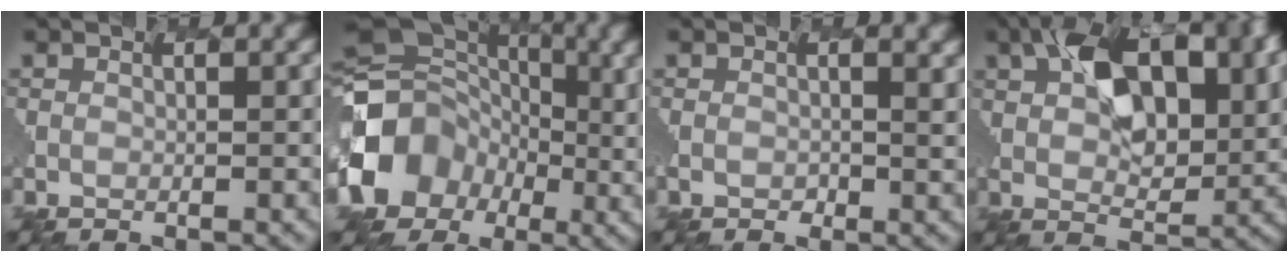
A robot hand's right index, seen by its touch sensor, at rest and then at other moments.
{"total": 8.7, "force": [-3.3, 7.8, 2.0], "torque": [-0.064, 0.010, -0.091]}
{"total": 1.2, "force": [0.0, -0.3, -1.1], "torque": [-0.003, 0.002, -0.015]}
{"total": 8.5, "force": [3.7, 4.7, 6.1], "torque": [-0.116, 0.020, 0.038]}